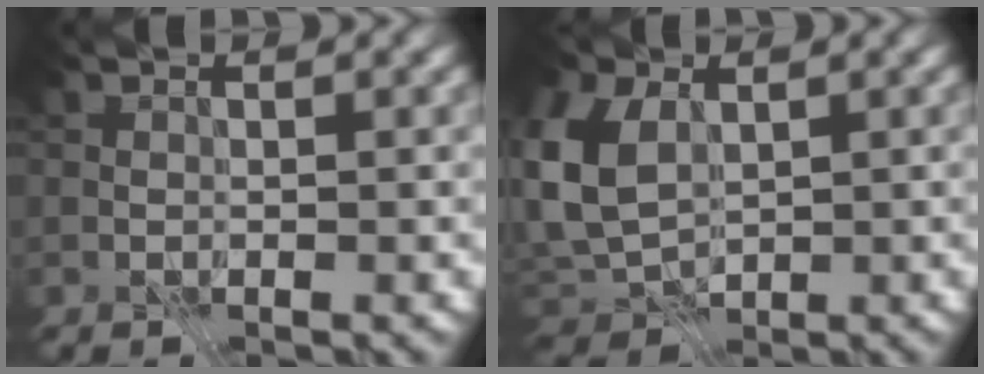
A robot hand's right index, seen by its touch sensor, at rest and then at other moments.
{"total": 6.0, "force": [1.2, 4.3, 3.9], "torque": [-0.108, 0.007, 0.016]}